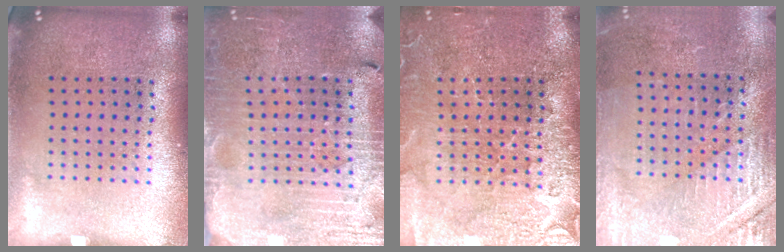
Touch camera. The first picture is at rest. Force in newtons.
{"total": 3.5, "press": 3.4, "slide": 0.6}
{"total": 3.5, "press": 3.4, "slide": 1.0}
{"total": 2.9, "press": 2.9, "slide": 0.3}